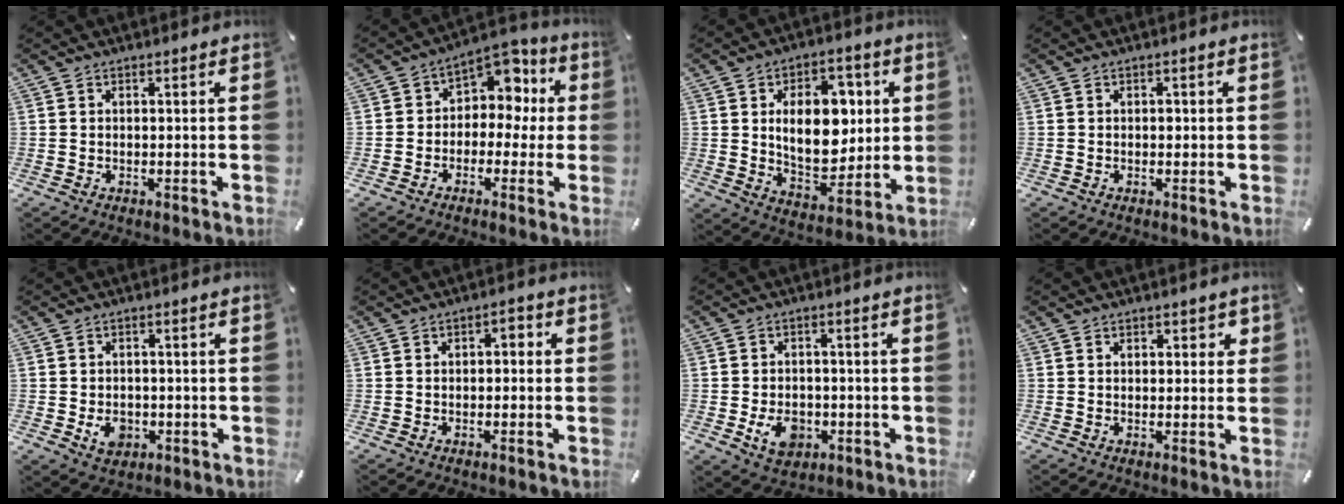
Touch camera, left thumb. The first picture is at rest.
{"total": 8.5, "force": [2.2, 7.2, 4.0], "torque": [-0.044, -0.025, 0.035]}
{"total": 15.6, "force": [2.8, 10.6, 11.1], "torque": [-0.162, -0.003, 0.046]}
{"total": 1.0, "force": [-0.1, 0.8, 0.5], "torque": [-0.010, 0.004, -0.003]}
{"total": 5.1, "force": [-1.2, 4.2, 2.6], "torque": [-0.034, 0.000, -0.020]}
{"total": 2.3, "force": [-0.6, 1.5, 1.6], "torque": [-0.023, 0.010, -0.018]}
{"total": 7.3, "force": [-2.1, 5.6, 4.2], "torque": [-0.079, 0.003, -0.038]}
{"total": 1.8, "force": [0.6, 1.3, 1.0], "torque": [-0.005, -0.001, 0.005]}